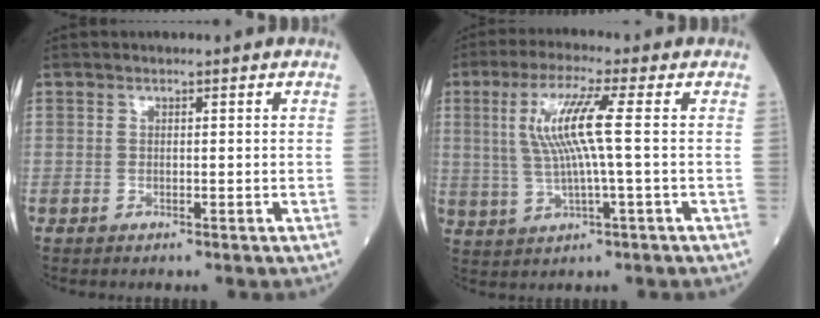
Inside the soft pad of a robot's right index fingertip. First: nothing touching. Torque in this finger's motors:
{"motor_torque": [0.37, 0.11, 0.71, 0.21]}